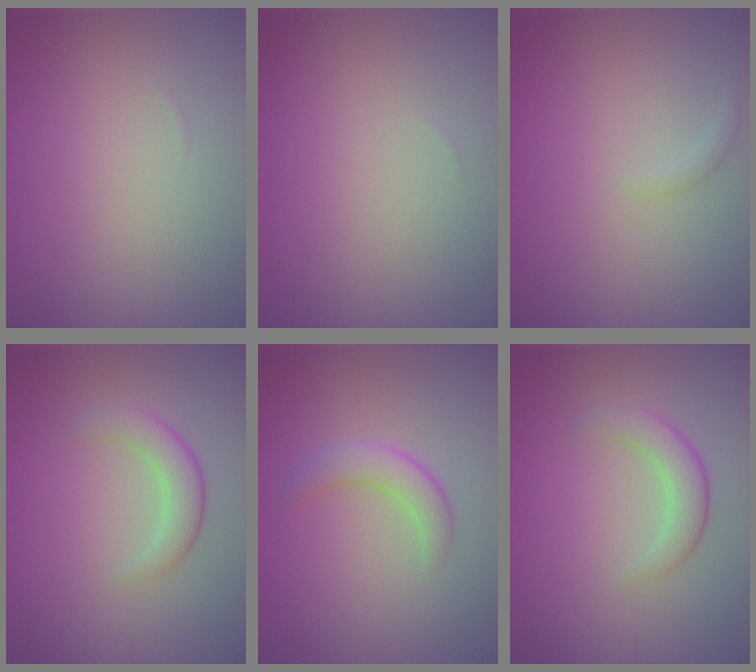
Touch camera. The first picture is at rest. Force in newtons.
{"total": 0.0}
{"total": 0.7, "press": 0.7, "slide": 0.1}
{"total": 2.1, "press": 2.0, "slide": 0.2}
{"total": 2.5, "press": 2.5, "slide": 0.1}
{"total": 2.1, "press": 2.0, "slide": 0.2}